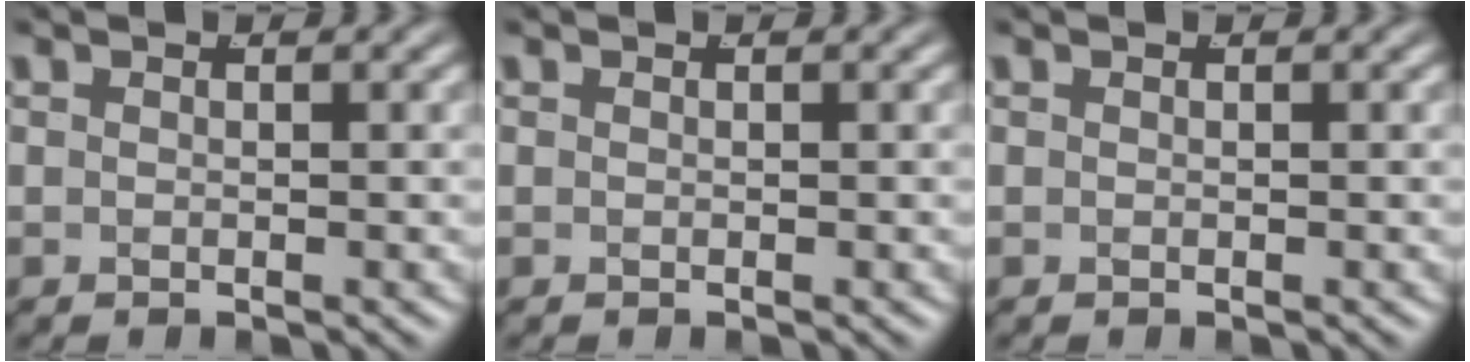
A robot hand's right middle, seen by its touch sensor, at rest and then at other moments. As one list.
[{"total": 0.0}, {"total": 0.0}]